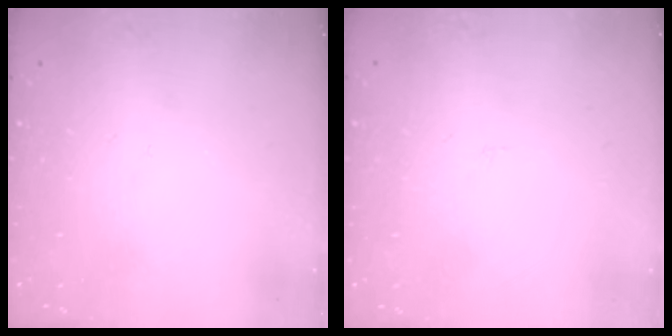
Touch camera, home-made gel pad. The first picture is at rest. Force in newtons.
{"total": 1.6, "press": 1.6, "slide": 0.1}